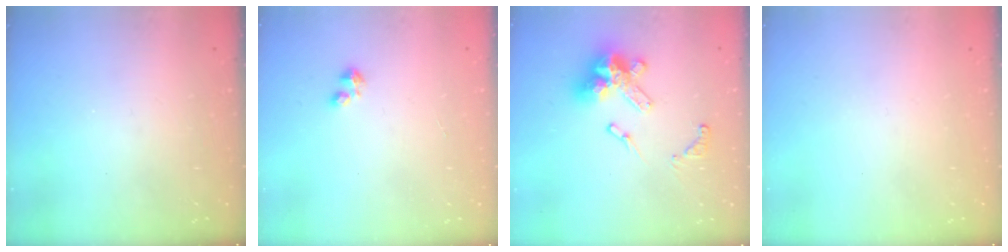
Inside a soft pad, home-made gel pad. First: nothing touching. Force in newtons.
{"total": 1.8, "press": 1.8, "slide": 0.4}
{"total": 14.1, "press": 14.1, "slide": 0.9}
{"total": 0.0}